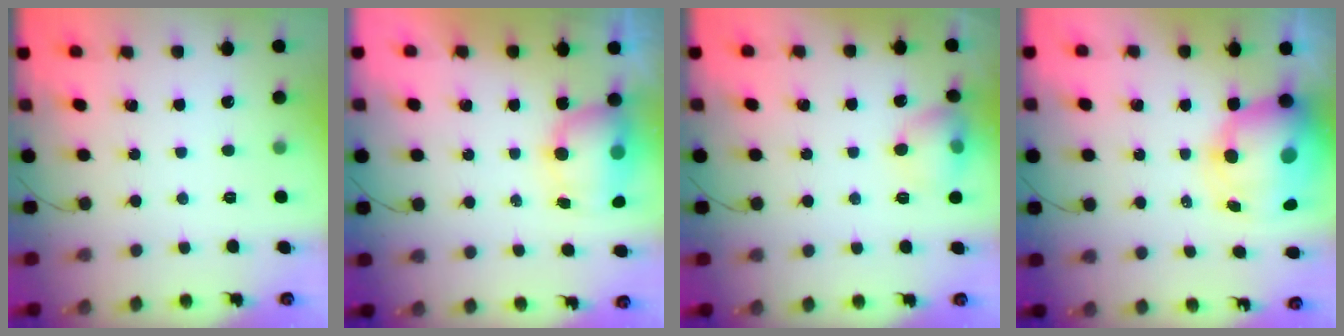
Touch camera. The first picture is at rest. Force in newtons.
{"total": 7.3, "press": 7.3, "slide": 0.9}
{"total": 9.7, "press": 9.6, "slide": 1.4}
{"total": 15.2, "press": 14.6, "slide": 4.1}